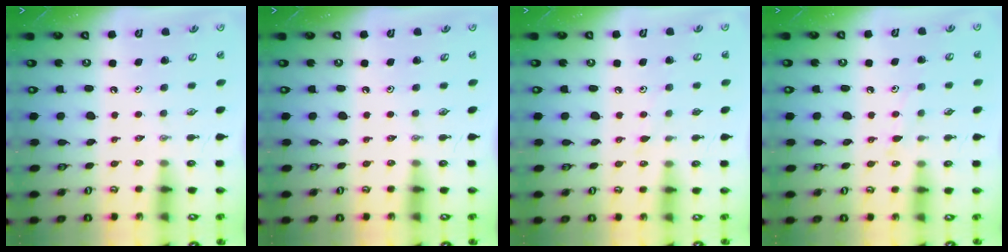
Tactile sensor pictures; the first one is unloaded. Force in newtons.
{"total": 0.0}
{"total": 5.0, "press": 5.0, "slide": 0.5}
{"total": 8.6, "press": 8.6, "slide": 0.6}